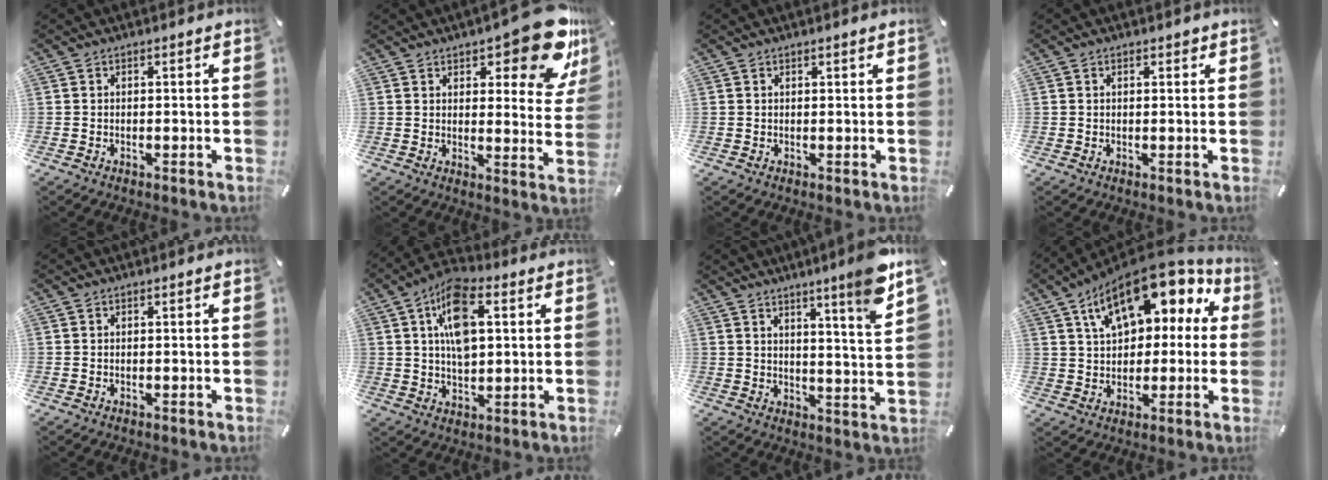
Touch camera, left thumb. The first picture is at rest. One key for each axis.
{"total": 15.7, "fx": 10.0, "fy": 5.5, "fz": 10.8, "tx": -0.130, "ty": -0.070, "tz": 0.165}
{"total": 0.7, "fx": 0.3, "fy": 0.1, "fz": 0.6, "tx": -0.011, "ty": 0.000, "tz": 0.005}
{"total": 1.4, "fx": 0.5, "fy": 0.7, "fz": 1.1, "tx": -0.015, "ty": 0.001, "tz": 0.007}
{"total": 0.0}
{"total": 11.5, "fx": 3.1, "fy": 6.3, "fz": 9.1, "tx": -0.159, "ty": 0.004, "tz": 0.056}
{"total": 9.7, "fx": 7.2, "fy": -0.3, "fz": 6.5, "tx": -0.094, "ty": -0.051, "tz": 0.113}
{"total": 16.4, "fx": 8.8, "fy": 9.2, "fz": 10.4, "tx": -0.173, "ty": -0.043, "tz": 0.155}